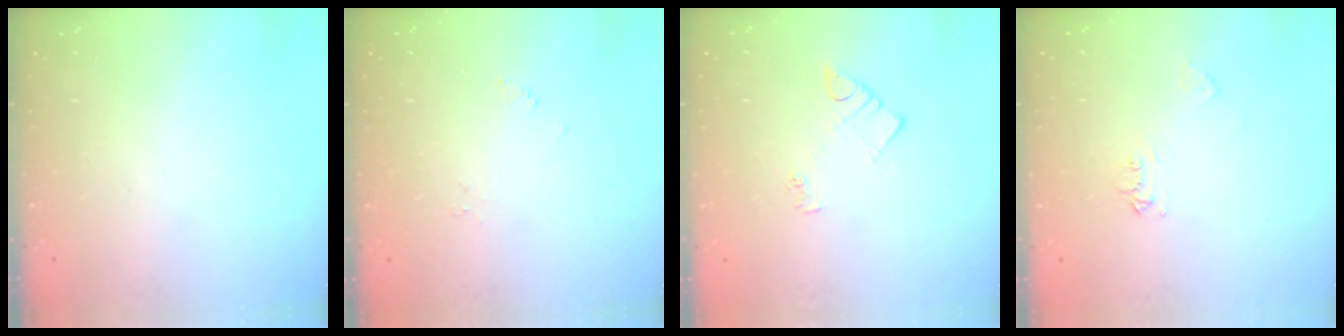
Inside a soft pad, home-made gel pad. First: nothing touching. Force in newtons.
{"total": 0.0}
{"total": 4.2, "press": 4.2, "slide": 0.5}
{"total": 5.0, "press": 5.0, "slide": 0.6}